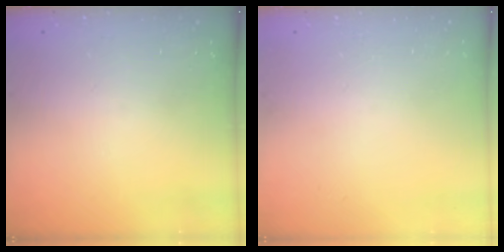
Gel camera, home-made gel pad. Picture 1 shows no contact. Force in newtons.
{"total": 0.0}